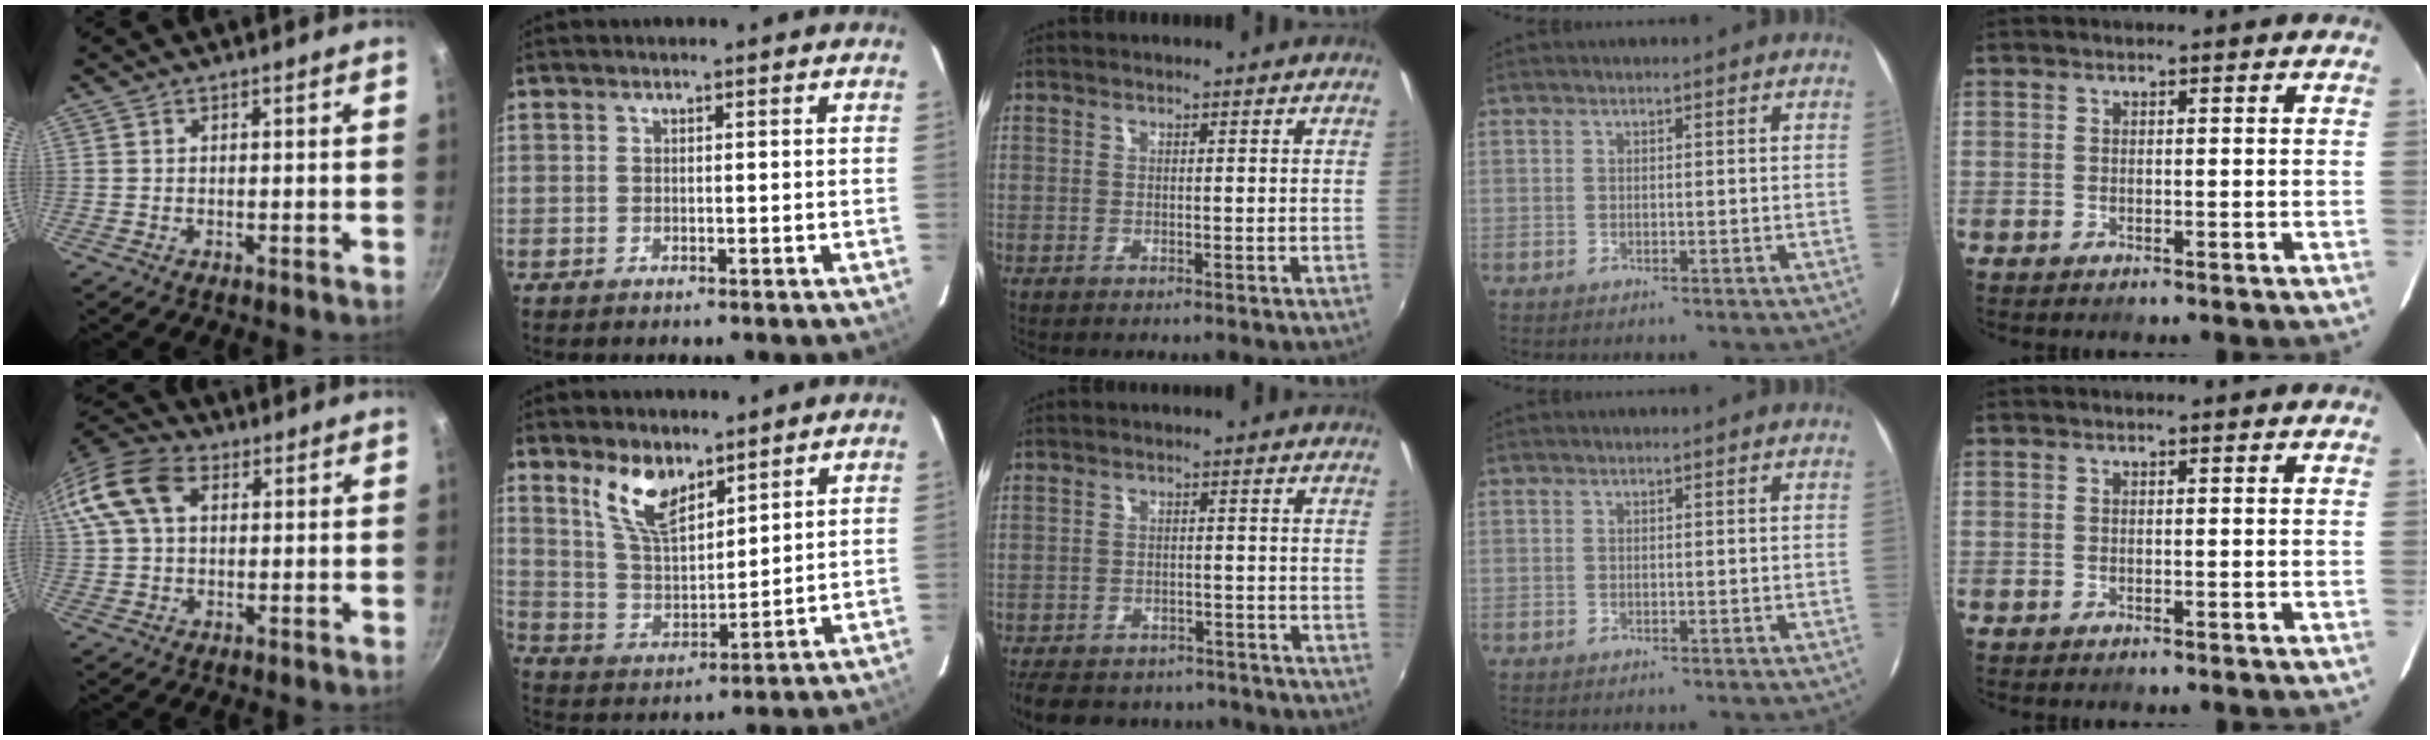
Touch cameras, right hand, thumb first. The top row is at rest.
{"thumb": {"total": 14.3, "force": [4.1, 9.5, 9.8], "torque": [-0.200, 0.027, 0.062]}, "index": {"total": 10.0, "force": [6.7, 4.2, 6.1], "torque": [-0.116, 0.006, 0.137]}, "middle": {"total": 15.4, "force": [-12.7, 6.7, 5.5], "torque": [-0.133, 0.002, -0.173]}}